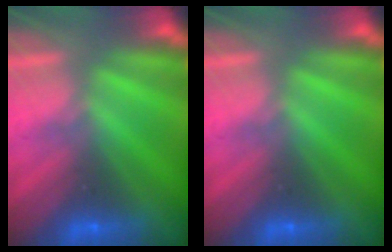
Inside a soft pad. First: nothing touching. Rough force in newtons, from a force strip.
{"total": 0.0}